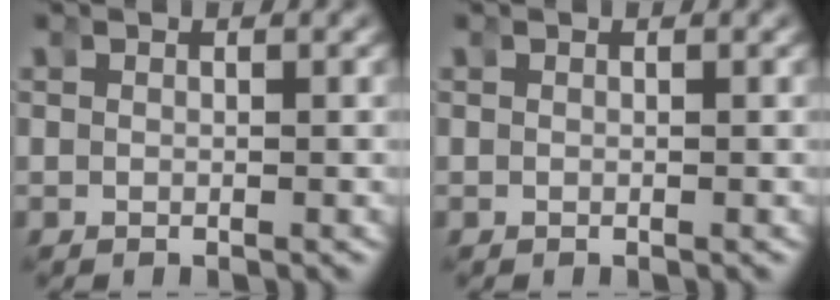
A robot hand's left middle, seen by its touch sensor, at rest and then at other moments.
{"total": 0.0}